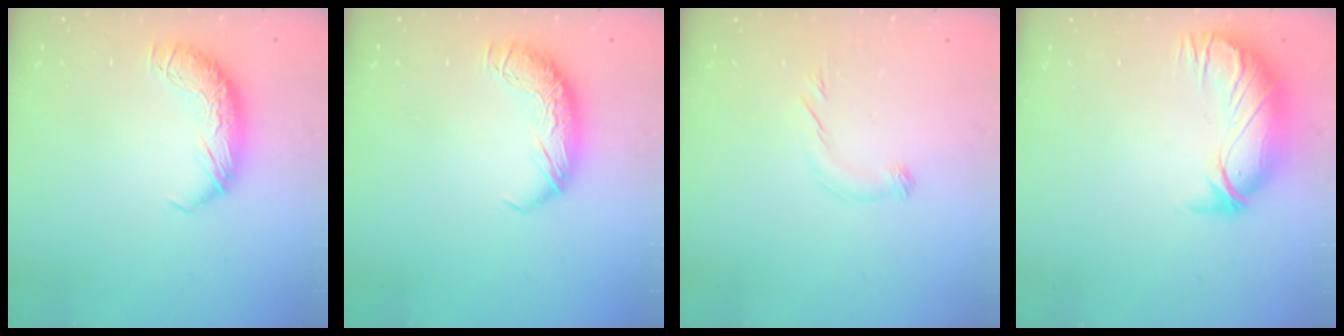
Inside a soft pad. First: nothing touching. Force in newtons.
{"total": 0.0}
{"total": 6.5, "press": 6.5, "slide": 1.0}
{"total": 2.5, "press": 1.3, "slide": 2.1}